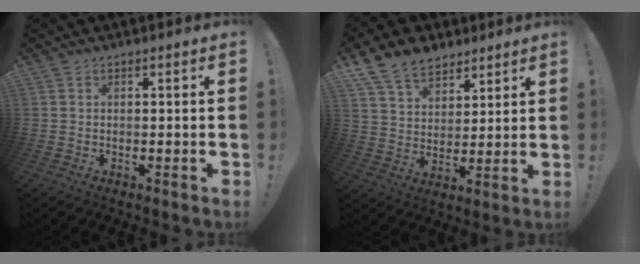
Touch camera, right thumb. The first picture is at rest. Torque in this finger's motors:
{"motor_torque": [0.30, 0.89, 0.04, 0.28, 0.02]}